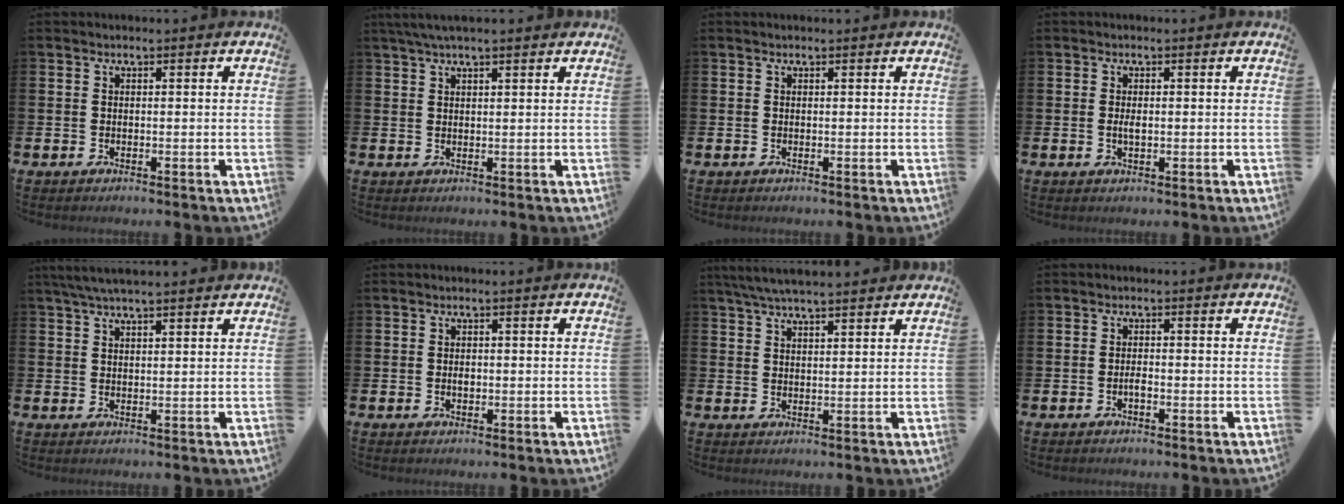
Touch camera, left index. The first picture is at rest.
{"total": 3.0, "force": [2.5, 0.4, 1.7], "torque": [-0.036, -0.001, 0.044]}
{"total": 0.0}
{"total": 1.3, "force": [0.1, 0.5, 1.2], "torque": [-0.028, 0.004, 0.000]}
{"total": 4.1, "force": [3.5, 0.5, 2.1], "torque": [-0.045, -0.004, 0.063]}
{"total": 1.1, "force": [0.0, 0.7, 0.8], "torque": [-0.003, 0.000, -0.006]}
{"total": 4.9, "force": [4.5, 0.6, 1.9], "torque": [-0.045, -0.010, 0.083]}
{"total": 1.0, "force": [-0.5, 0.3, 0.8], "torque": [-0.020, 0.000, -0.009]}